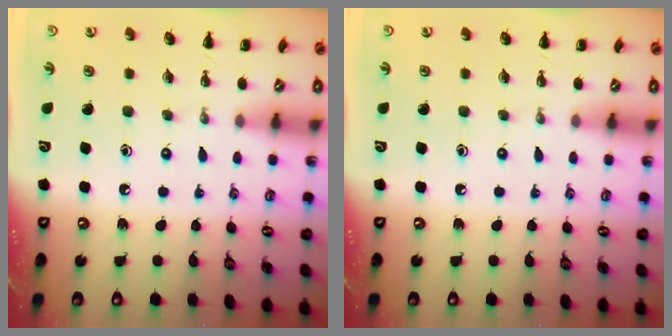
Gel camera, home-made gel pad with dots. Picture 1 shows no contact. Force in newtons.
{"total": 0.0}